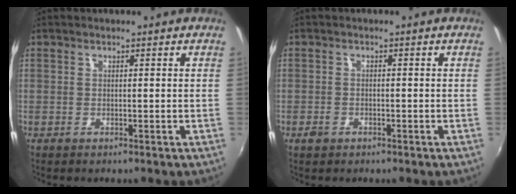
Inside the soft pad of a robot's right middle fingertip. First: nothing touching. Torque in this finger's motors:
{"motor_torque": [-0.12, -0.04, 0.01, 0.00]}